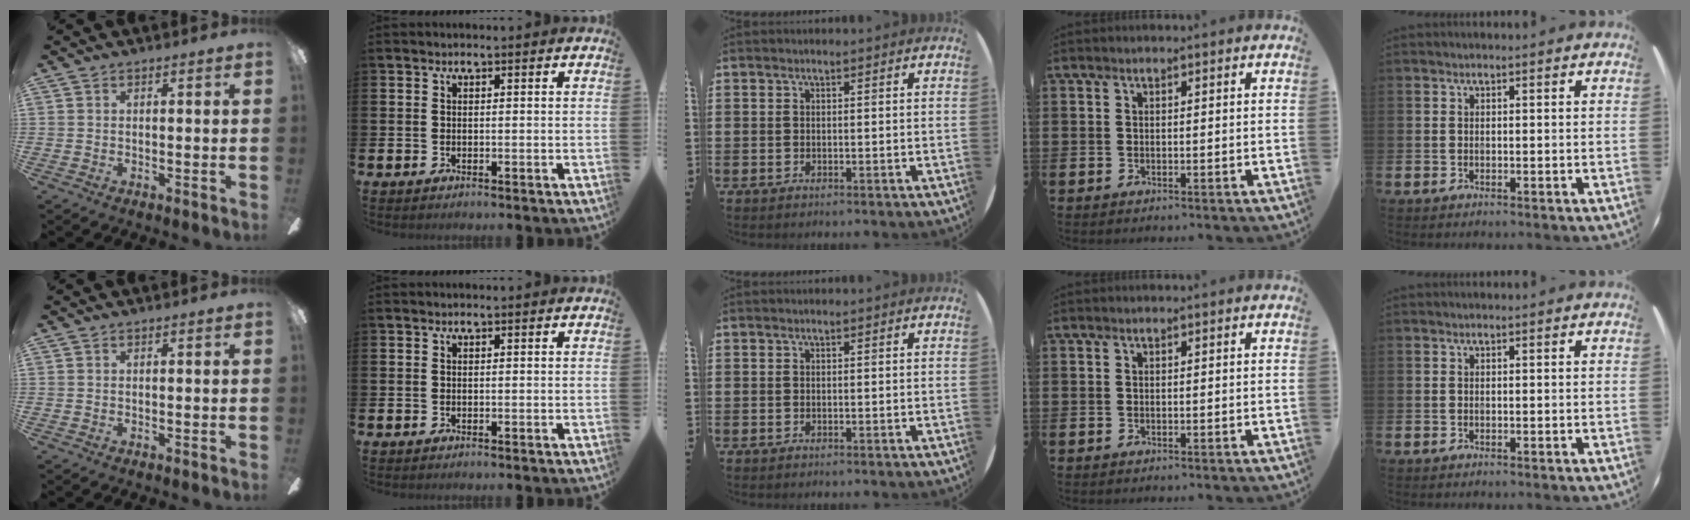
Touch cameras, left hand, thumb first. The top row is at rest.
{}